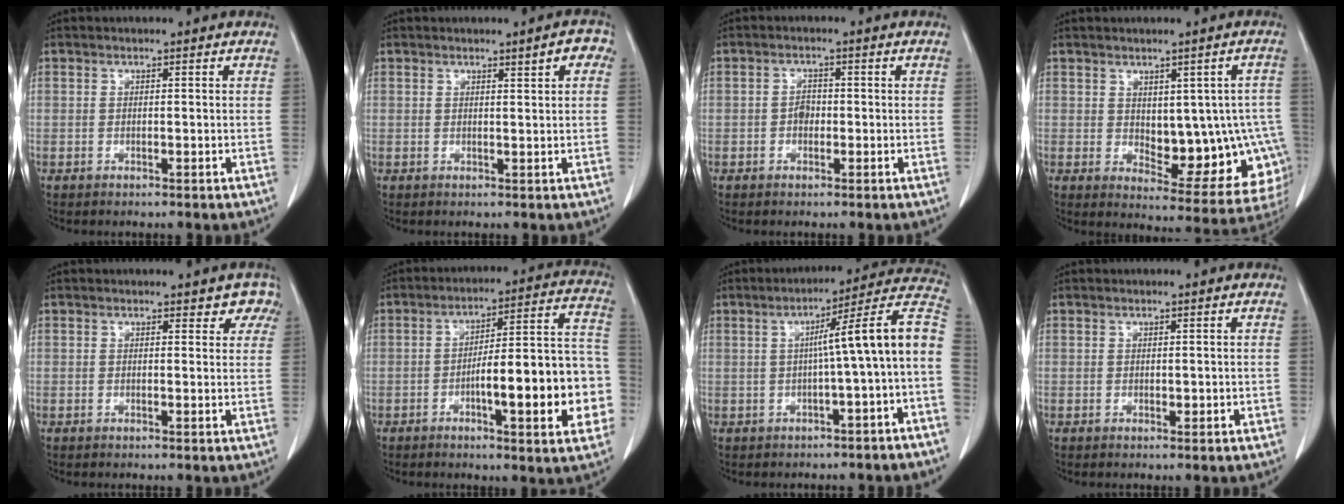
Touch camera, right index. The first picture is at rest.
{"total": 2.8, "force": [1.3, 0.5, 2.5], "torque": [-0.028, 0.005, 0.015]}
{"total": 1.8, "force": [-0.4, 1.3, 1.2], "torque": [-0.017, 0.005, -0.007]}
{"total": 14.6, "force": [-1.3, 7.1, 12.7], "torque": [-0.119, 0.011, 0.004]}
{"total": 3.7, "force": [2.8, 1.9, 1.4], "torque": [0.008, -0.001, 0.020]}
{"total": 17.5, "force": [-4.4, 3.4, 16.6], "torque": [-0.189, 0.033, -0.057]}
{"total": 11.4, "force": [-0.8, -0.8, 11.4], "torque": [-0.145, 0.033, -0.020]}
{"total": 0.9, "force": [0.0, 0.6, 0.7], "torque": [-0.007, -0.001, 0.002]}